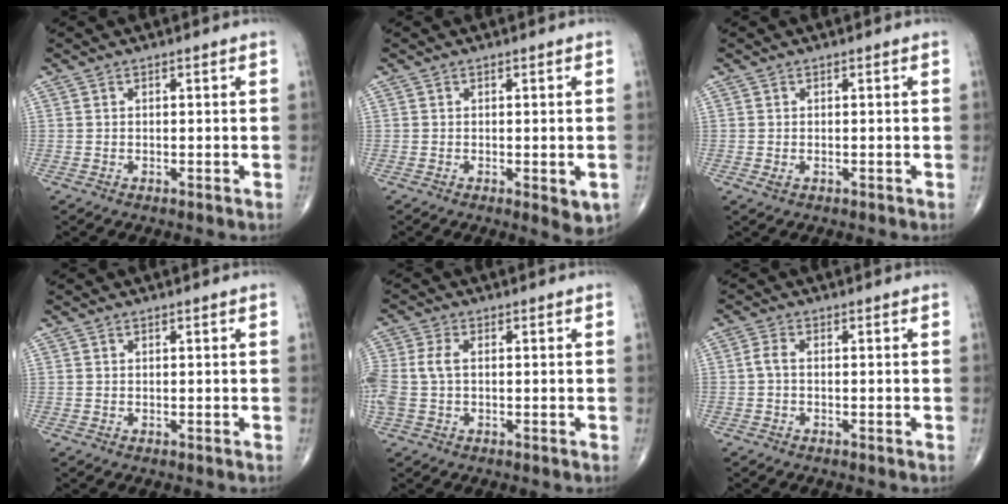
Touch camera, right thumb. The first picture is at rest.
{"total": 3.8, "force": [-1.1, 1.5, 3.4], "torque": [-0.032, -0.008, -0.011]}
{"total": 0.9, "force": [-0.2, 0.5, 0.7], "torque": [-0.015, -0.002, -0.003]}
{"total": 0.0}
{"total": 5.7, "force": [0.0, 3.4, 4.5], "torque": [-0.131, 0.013, -0.001]}
{"total": 1.9, "force": [-0.3, 1.0, 1.6], "torque": [-0.035, 0.001, -0.010]}